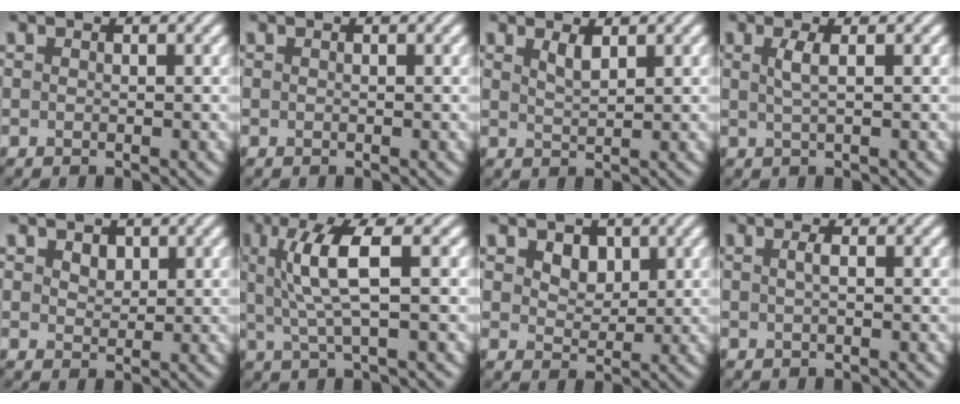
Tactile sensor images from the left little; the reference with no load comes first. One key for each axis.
{"total": 0.0}
{"total": 1.5, "fx": 1.0, "fy": 0.4, "fz": 1.0, "tx": -0.022, "ty": -0.001, "tz": 0.021}
{"total": 1.8, "fx": 0.5, "fy": 0.5, "fz": 1.6, "tx": -0.031, "ty": 0.001, "tz": 0.006}
{"total": 1.7, "fx": 0.9, "fy": 1.1, "fz": 0.9, "tx": -0.016, "ty": 0.001, "tz": 0.015}
{"total": 5.3, "fx": 1.1, "fy": 1.1, "fz": 5.1, "tx": -0.106, "ty": 0.004, "tz": 0.024}
{"total": 2.7, "fx": 1.2, "fy": 1.9, "fz": 1.4, "tx": -0.031, "ty": -0.006, "tz": 0.019}
{"total": 1.0, "fx": 0.1, "fy": 0.3, "fz": 1.0, "tx": -0.019, "ty": 0.006, "tz": 0.002}